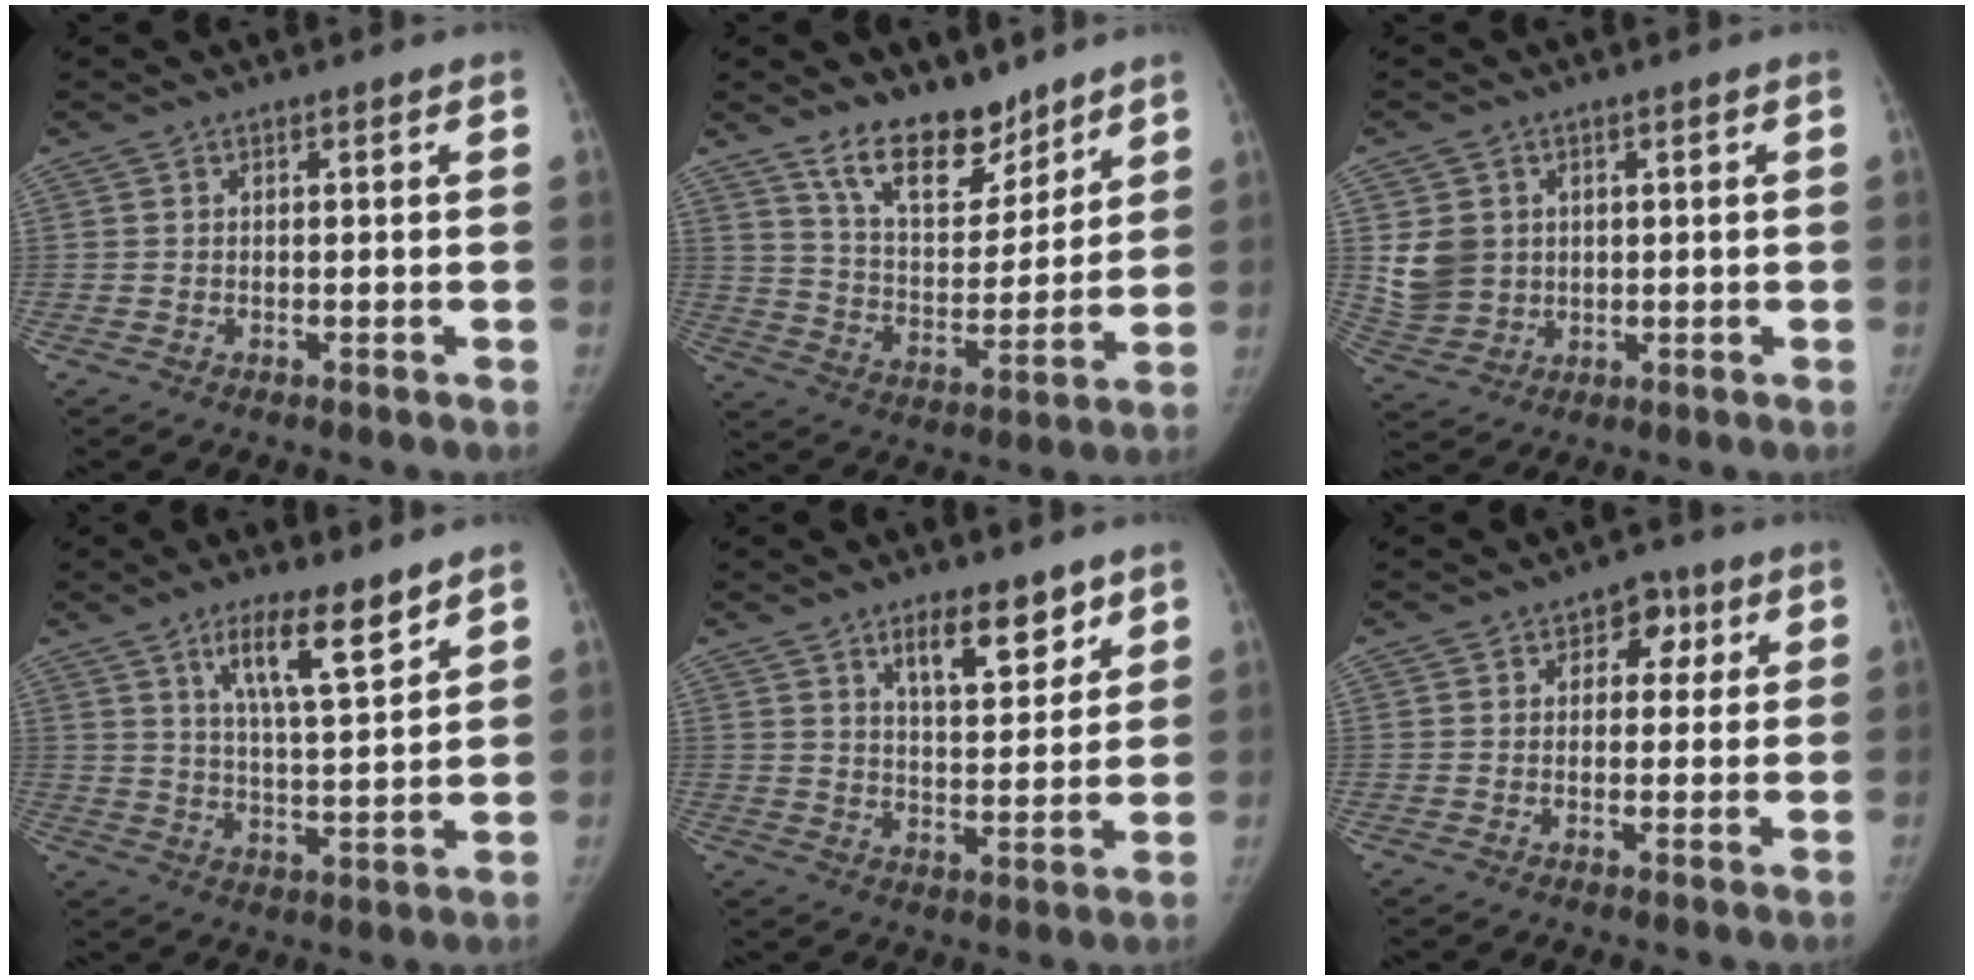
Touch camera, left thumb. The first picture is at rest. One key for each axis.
{"total": 13.8, "fx": 10.3, "fy": 6.3, "fz": 6.6, "tx": -0.071, "ty": -0.077, "tz": 0.188}
{"total": 7.5, "fx": 1.5, "fy": 6.6, "fz": 3.3, "tx": -0.046, "ty": -0.008, "tz": 0.046}
{"total": 10.4, "fx": 6.7, "fy": 2.1, "fz": 7.6, "tx": -0.118, "ty": -0.043, "tz": 0.119}
{"total": 9.5, "fx": 6.1, "fy": 3.8, "fz": 6.2, "tx": -0.069, "ty": -0.041, "tz": 0.100}
{"total": 4.8, "fx": 1.6, "fy": 3.7, "fz": 2.7, "tx": 0.003, "ty": 0.001, "tz": 0.014}